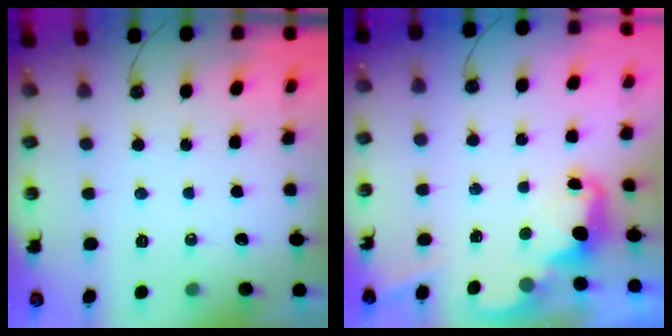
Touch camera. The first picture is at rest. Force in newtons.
{"total": 2.4, "press": 2.3, "slide": 0.5}